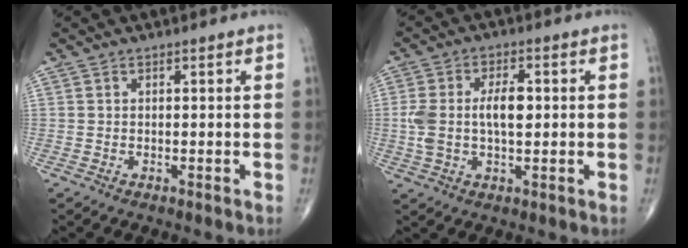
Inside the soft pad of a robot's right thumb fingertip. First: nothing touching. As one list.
[{"total": 8.8, "force": [0.5, 4.4, 7.6], "torque": [-0.157, 0.014, 0.012]}]